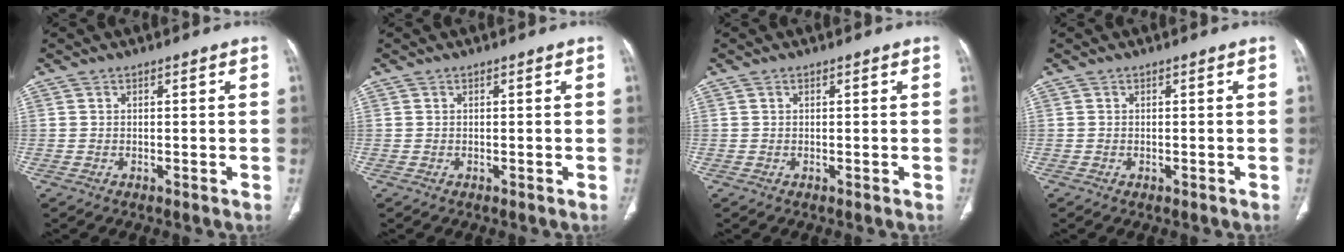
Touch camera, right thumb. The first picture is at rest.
{"total": 0.0}
{"total": 0.0}
{"total": 0.0}